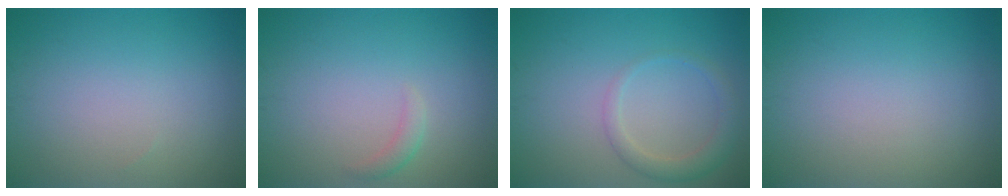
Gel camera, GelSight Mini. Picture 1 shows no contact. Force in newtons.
{"total": 1.1, "press": 1.1, "slide": 0.0}
{"total": 2.3, "press": 2.3, "slide": 0.2}
{"total": 0.0}